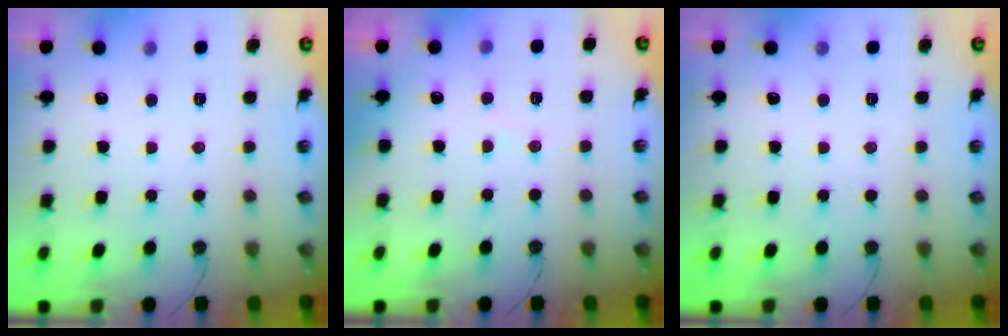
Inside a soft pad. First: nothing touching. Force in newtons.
{"total": 2.9, "press": 2.6, "slide": 1.2}
{"total": 0.0}